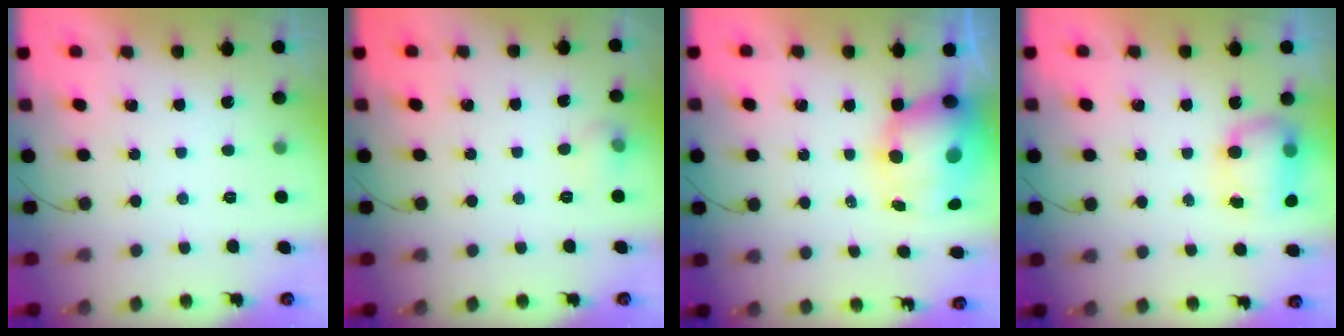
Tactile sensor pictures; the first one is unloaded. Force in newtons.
{"total": 5.3, "press": 5.0, "slide": 1.8}
{"total": 12.5, "press": 12.1, "slide": 3.4}
{"total": 7.9, "press": 7.8, "slide": 0.6}